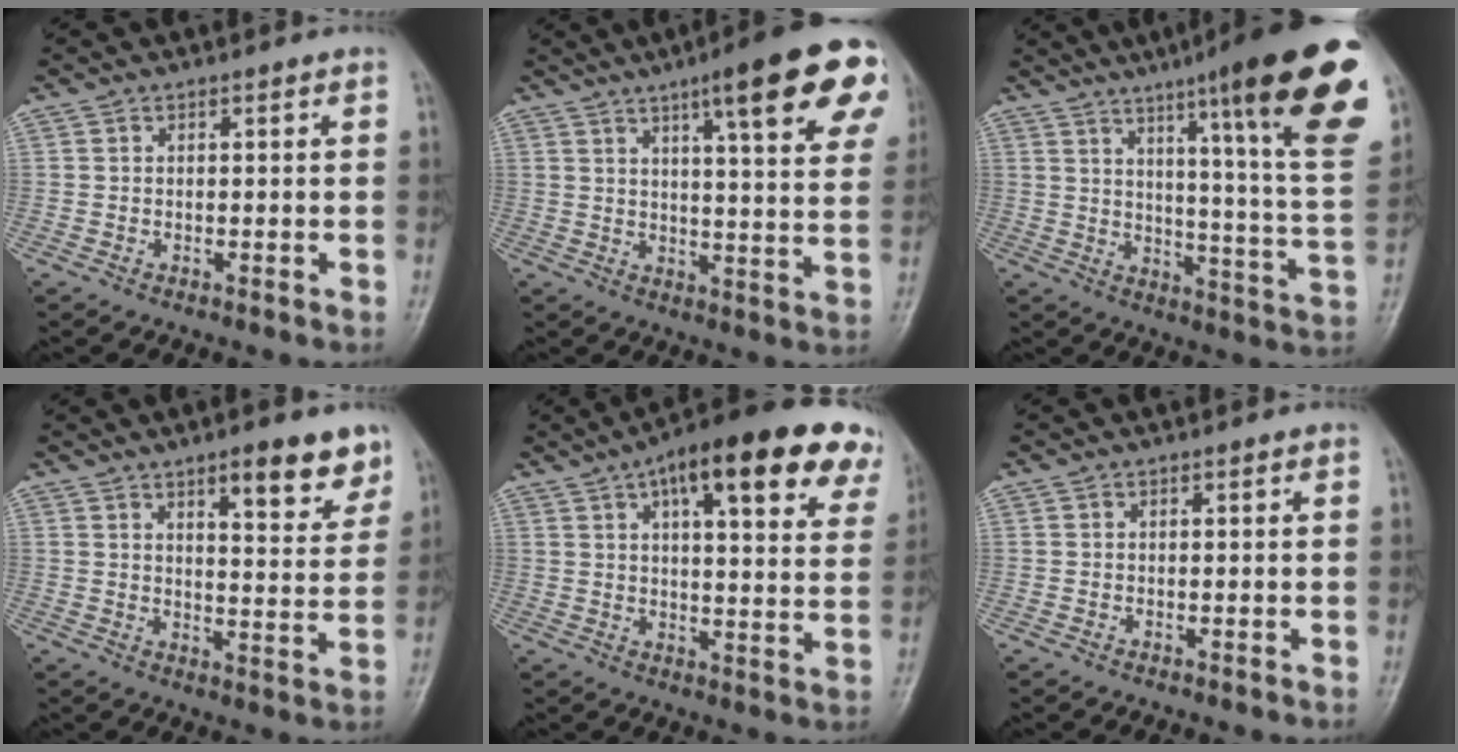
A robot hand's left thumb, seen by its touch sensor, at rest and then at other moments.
{"total": 20.0, "force": [10.2, 3.9, 16.8], "torque": [-0.203, -0.026, 0.130]}
{"total": 26.9, "force": [15.4, 2.8, 21.9], "torque": [-0.268, -0.062, 0.206]}
{"total": 10.1, "force": [6.7, 2.9, 7.0], "torque": [-0.070, -0.041, 0.095]}
{"total": 23.7, "force": [13.0, 7.6, 18.3], "torque": [-0.231, -0.008, 0.166]}
{"total": 0.0}